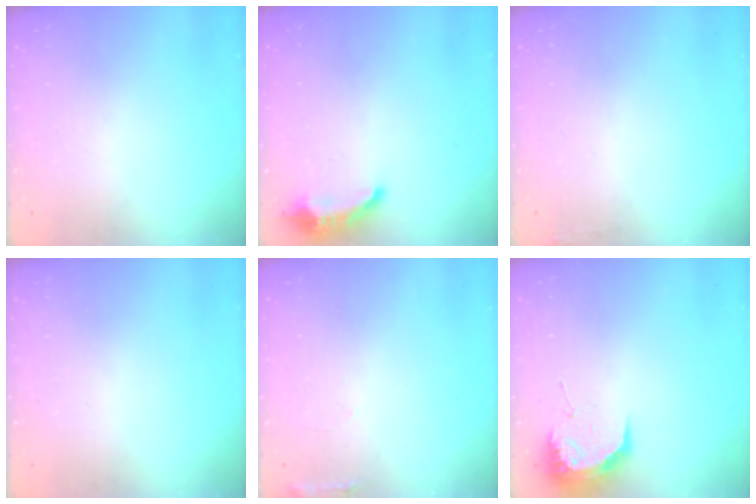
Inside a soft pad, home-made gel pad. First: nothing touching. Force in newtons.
{"total": 8.5, "press": 8.4, "slide": 1.6}
{"total": 3.5, "press": 3.1, "slide": 1.6}
{"total": 0.0}
{"total": 5.2, "press": 5.0, "slide": 1.3}
{"total": 17.0, "press": 13.3, "slide": 10.6}